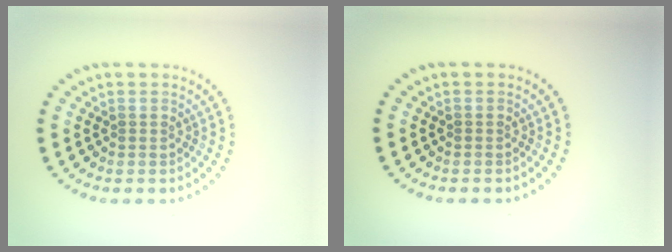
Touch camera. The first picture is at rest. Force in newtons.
{"total": 0.0}